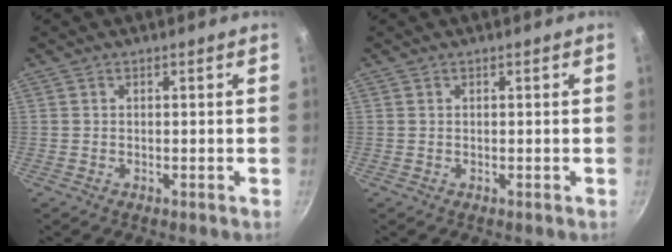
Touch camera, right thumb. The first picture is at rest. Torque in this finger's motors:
{"motor_torque": [-0.23, -0.22, 0.15, -0.02, 0.02]}